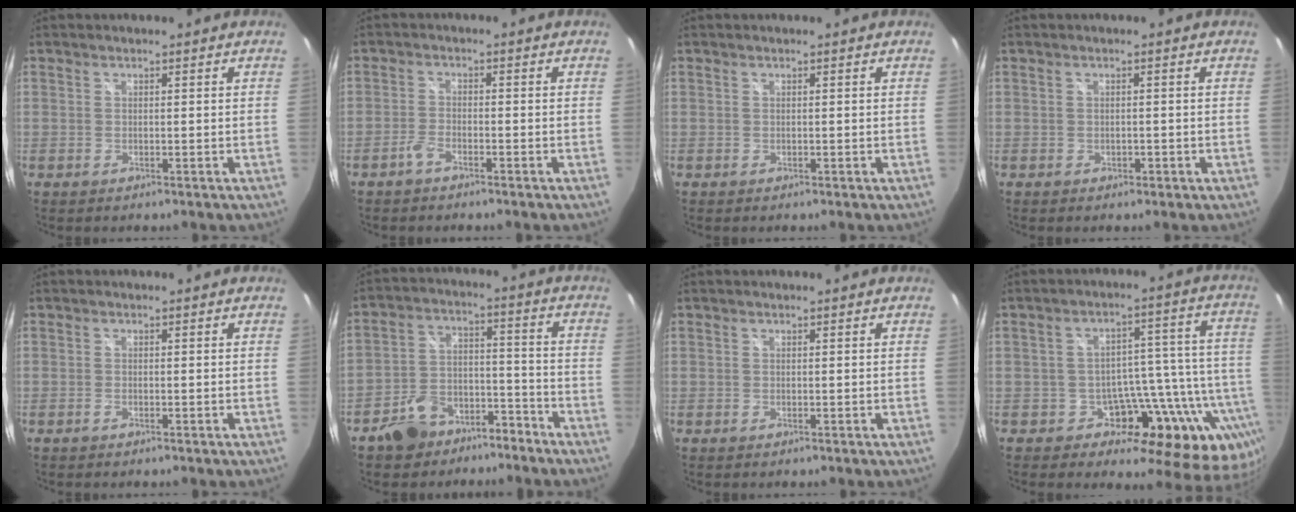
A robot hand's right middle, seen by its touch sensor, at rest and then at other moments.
{"total": 2.6, "force": [-2.1, 0.9, 1.4], "torque": [-0.044, 0.003, -0.045]}
{"total": 0.0}
{"total": 0.6, "force": [-0.1, 0.6, 0.2], "torque": [-0.001, -0.001, 0.000]}
{"total": 0.7, "force": [-0.6, 0.3, 0.3], "torque": [-0.007, -0.003, -0.013]}
{"total": 11.2, "force": [-8.0, 6.4, 4.4], "torque": [-0.091, 0.037, -0.114]}
{"total": 0.0}
{"total": 17.4, "force": [-8.4, 11.2, 10.3], "torque": [-0.116, 0.022, -0.110]}